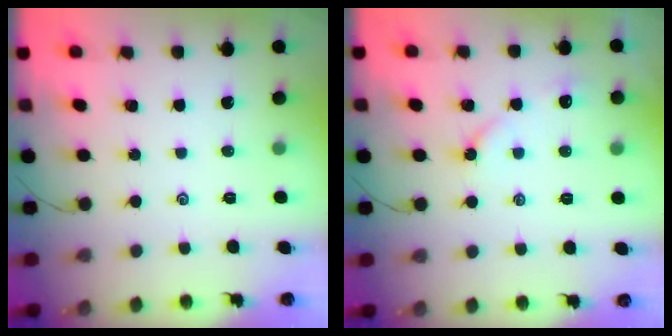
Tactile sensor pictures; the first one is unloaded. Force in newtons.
{"total": 5.0, "press": 5.0, "slide": 0.7}